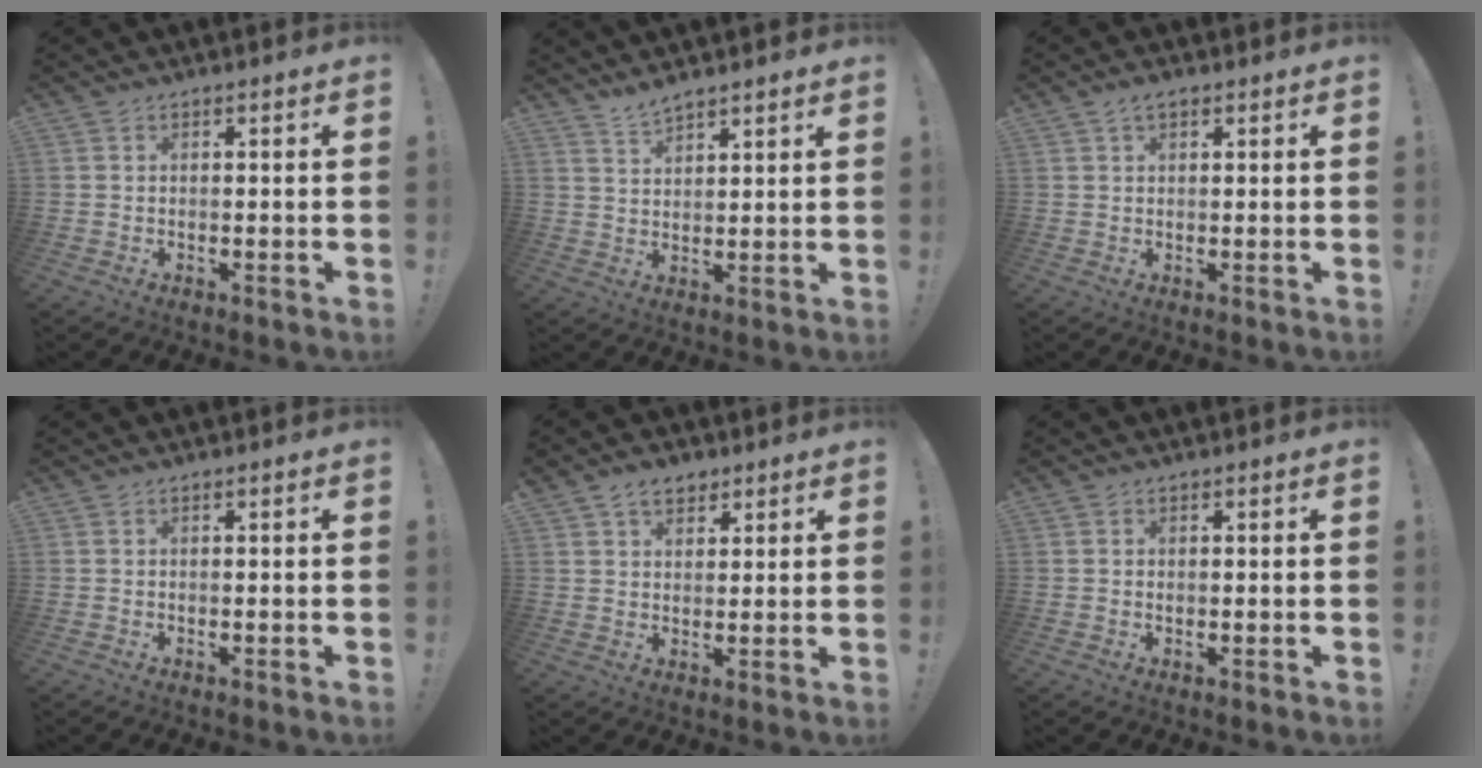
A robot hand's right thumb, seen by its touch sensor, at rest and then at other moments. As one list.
[{"total": 4.4, "force": [4.2, 0.9, 1.1], "torque": [-0.016, -0.028, 0.077]}, {"total": 2.4, "force": [1.5, 1.0, 1.6], "torque": [-0.027, -0.001, 0.026]}, {"total": 0.0}, {"total": 5.5, "force": [3.5, 3.6, 2.3], "torque": [-0.033, -0.009, 0.065]}, {"total": 0.0}]